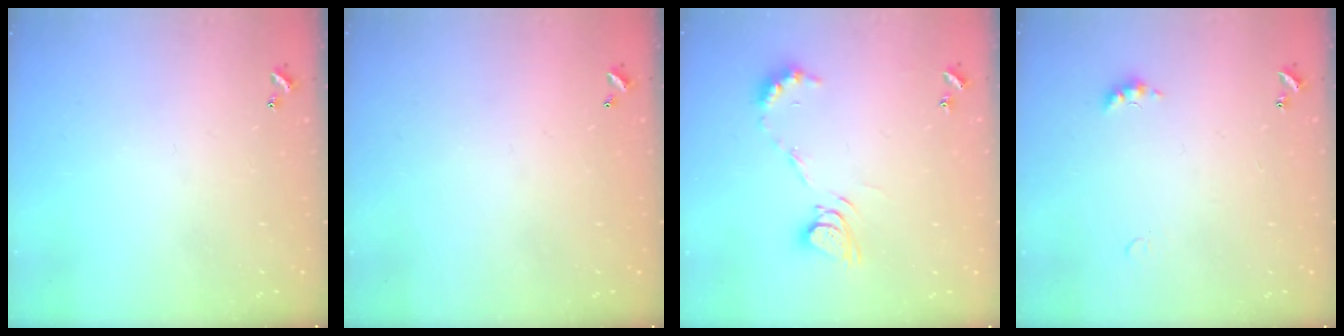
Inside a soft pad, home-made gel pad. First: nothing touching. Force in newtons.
{"total": 2.8, "press": 2.8, "slide": 0.1}
{"total": 8.2, "press": 8.2, "slide": 0.7}
{"total": 3.3, "press": 3.2, "slide": 0.7}